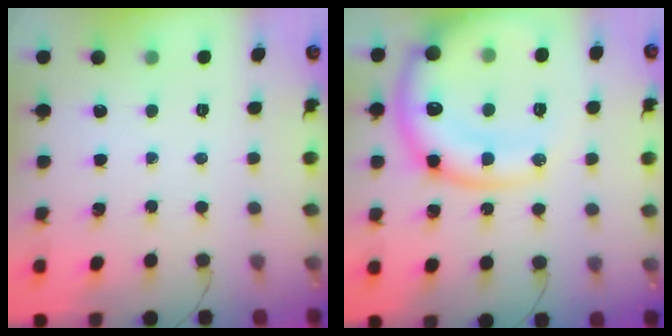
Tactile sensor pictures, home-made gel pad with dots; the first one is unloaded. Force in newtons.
{"total": 22.2, "press": 22.0, "slide": 3.1}